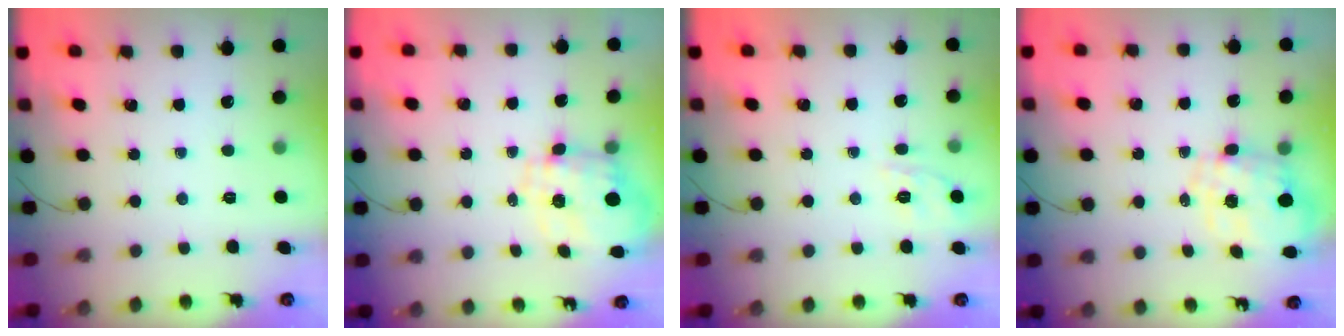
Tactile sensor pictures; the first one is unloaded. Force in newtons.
{"total": 3.9, "press": 3.6, "slide": 1.6}
{"total": 2.3, "press": 2.0, "slide": 1.3}
{"total": 3.8, "press": 3.3, "slide": 1.8}